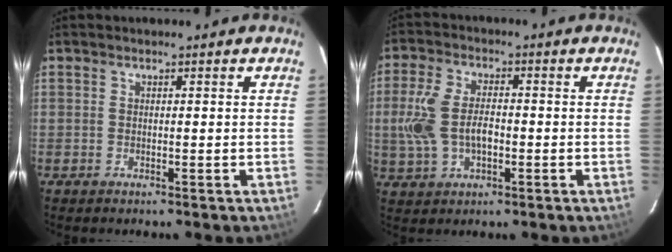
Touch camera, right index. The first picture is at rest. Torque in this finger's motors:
{"motor_torque": [0.39, -0.13, 0.63, 0.15]}